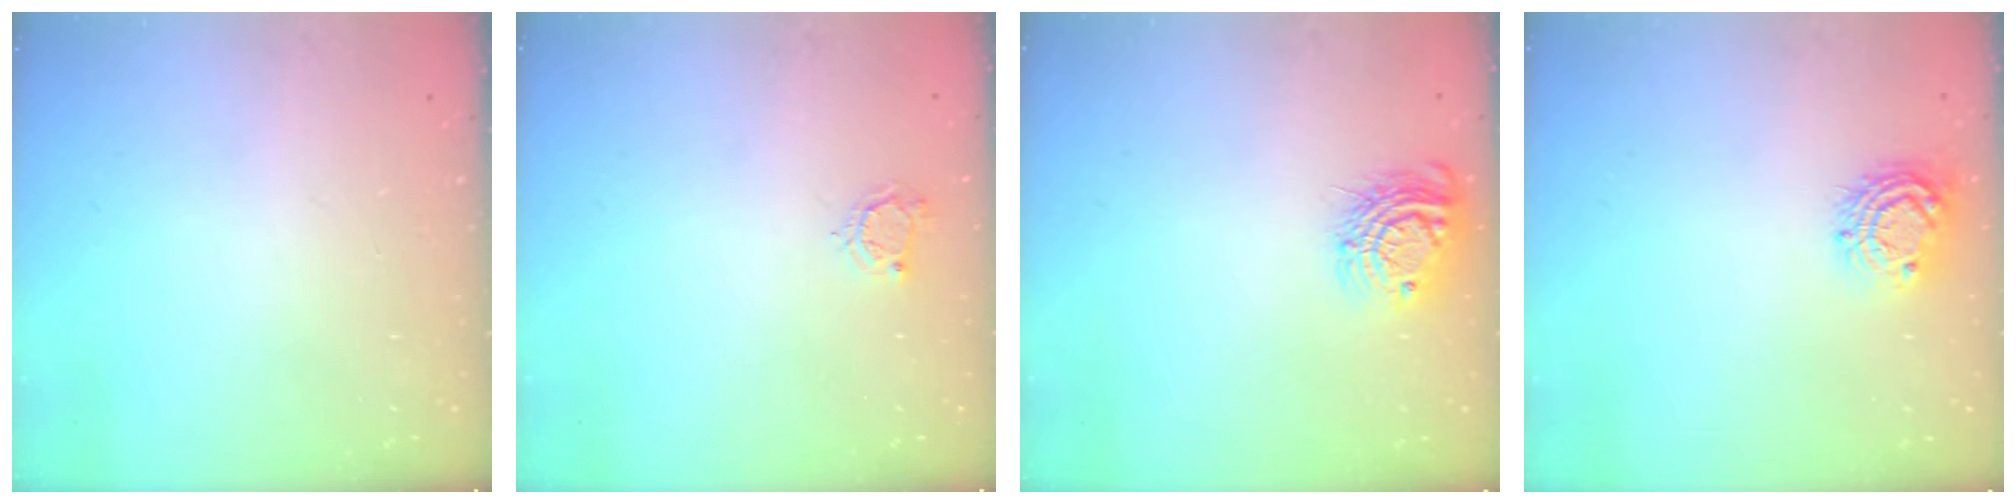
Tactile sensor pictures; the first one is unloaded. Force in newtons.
{"total": 3.1, "press": 3.1, "slide": 0.3}
{"total": 10.7, "press": 10.7, "slide": 0.4}
{"total": 9.9, "press": 9.9, "slide": 0.7}